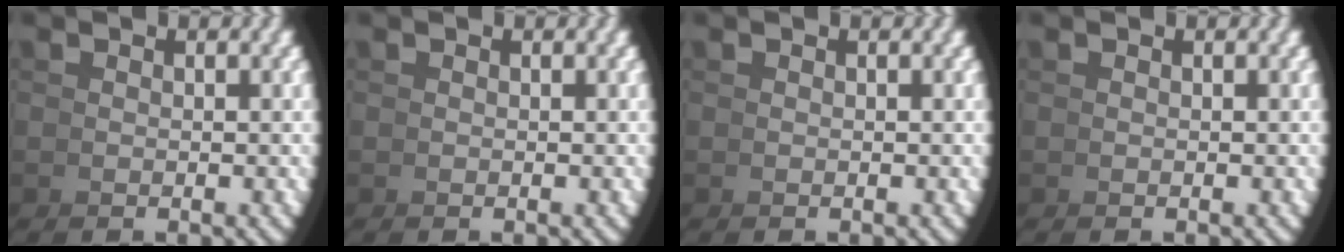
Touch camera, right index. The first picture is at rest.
{"total": 0.0}
{"total": 0.0}
{"total": 0.0}